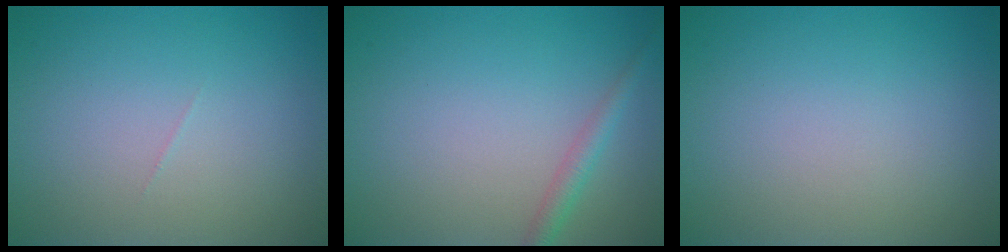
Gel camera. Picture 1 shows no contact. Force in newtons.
{"total": 1.7, "press": 1.7, "slide": 0.1}
{"total": 0.0}